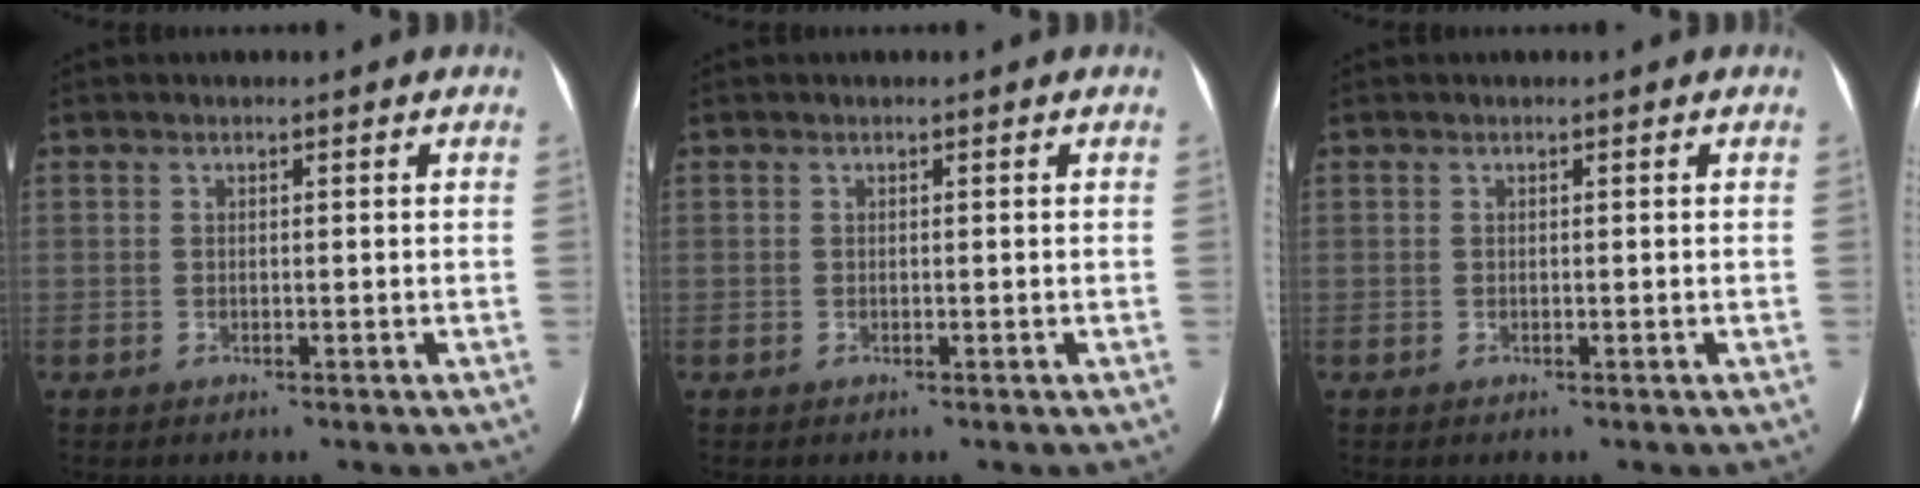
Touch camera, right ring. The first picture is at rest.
{"total": 0.0}
{"total": 0.0}